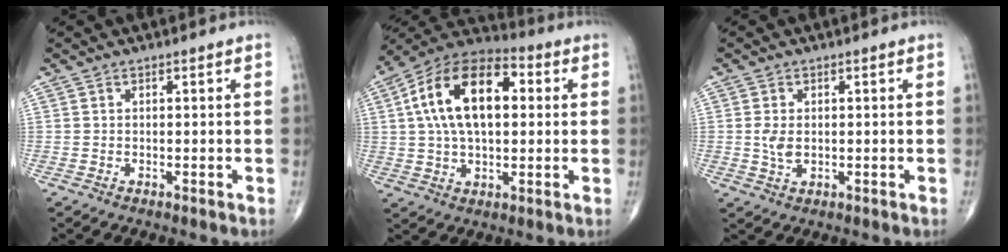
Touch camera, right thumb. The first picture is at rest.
{"total": 18.9, "force": [3.6, 10.5, 15.3], "torque": [-0.257, 0.026, 0.053]}
{"total": 3.2, "force": [0.1, 2.0, 2.4], "torque": [-0.046, -0.003, 0.006]}